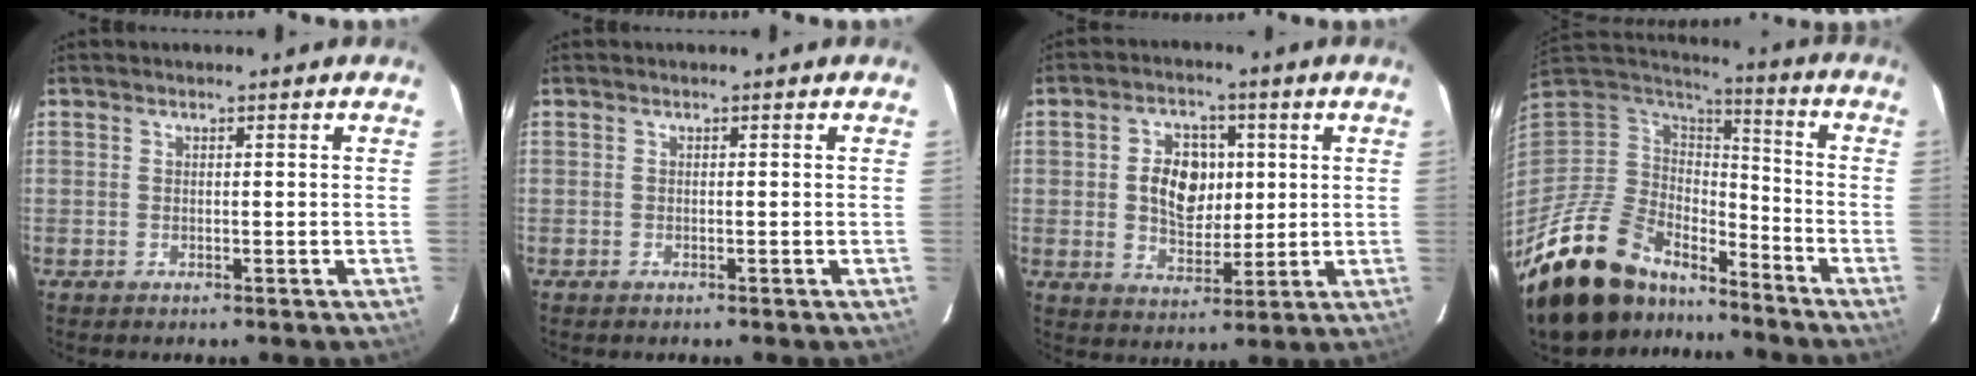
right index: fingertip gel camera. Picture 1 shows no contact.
{"total": 0.0}
{"total": 9.4, "force": [1.2, 6.7, 6.5], "torque": [-0.118, 0.012, 0.026]}
{"total": 24.1, "force": [-18.2, 11.8, 10.6], "torque": [-0.233, -0.003, -0.299]}